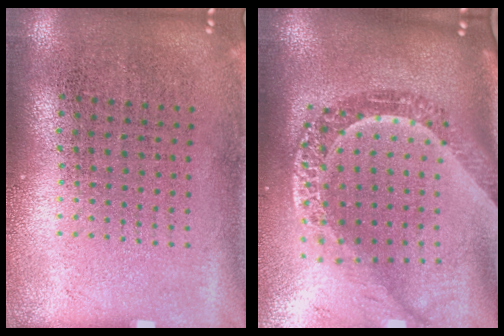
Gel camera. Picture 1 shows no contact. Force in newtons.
{"total": 3.1, "press": 2.3, "slide": 2.0}